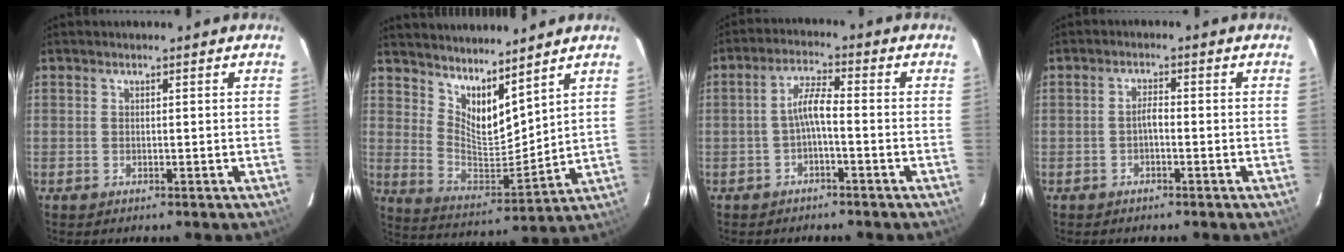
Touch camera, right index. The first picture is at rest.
{"total": 11.7, "force": [9.2, 3.3, 6.4], "torque": [-0.110, -0.013, 0.172]}
{"total": 3.9, "force": [-1.6, 0.5, 3.6], "torque": [-0.077, 0.012, -0.029]}
{"total": 1.6, "force": [-0.8, 0.5, 1.3], "torque": [-0.026, 0.007, -0.016]}